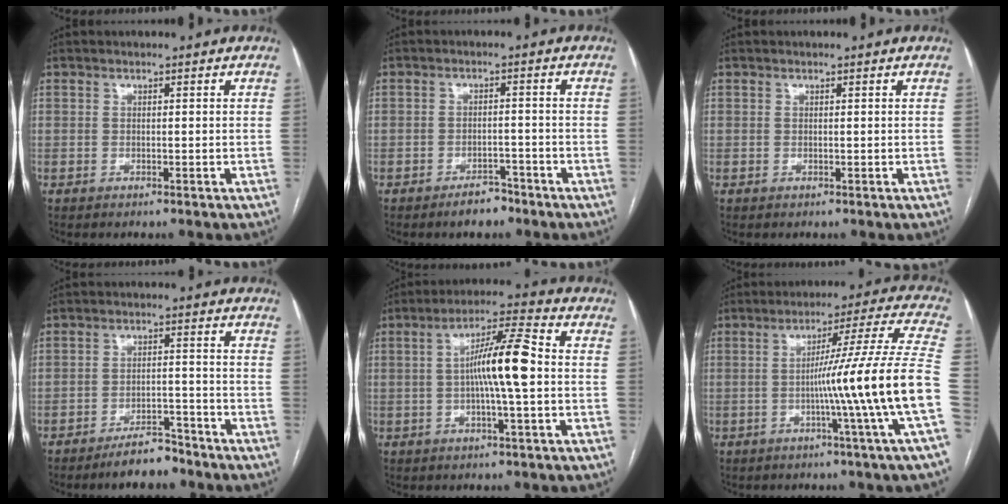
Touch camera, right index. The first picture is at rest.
{"total": 3.7, "force": [-2.9, 1.6, 1.6], "torque": [-0.022, 0.004, -0.041]}
{"total": 0.0}
{"total": 5.8, "force": [-5.0, 1.7, 2.4], "torque": [-0.035, 0.001, -0.083]}
{"total": 9.8, "force": [-0.2, 0.5, 9.8], "torque": [-0.175, 0.016, -0.012]}
{"total": 16.7, "force": [-3.9, -3.6, 15.8], "torque": [-0.222, -0.001, -0.068]}